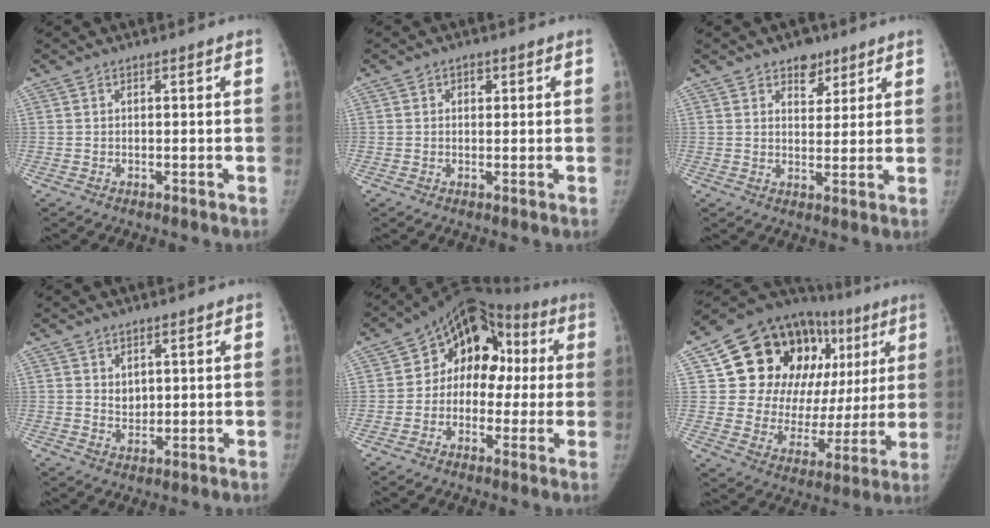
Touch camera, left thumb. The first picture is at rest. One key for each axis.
{"total": 1.7, "fx": 0.6, "fy": 1.4, "fz": 0.8, "tx": 0.002, "ty": 0.000, "tz": 0.004}
{"total": 5.3, "fx": 3.5, "fy": 3.4, "fz": 2.2, "tx": 0.000, "ty": -0.019, "tz": 0.053}
{"total": 2.6, "fx": 1.3, "fy": 1.9, "fz": 1.2, "tx": -0.007, "ty": -0.012, "tz": 0.027}
{"total": 14.0, "fx": 1.1, "fy": 10.4, "fz": 9.2, "tx": -0.072, "ty": 0.045, "tz": 0.000}
{"total": 27.8, "fx": 9.9, "fy": 18.5, "fz": 18.1, "tx": -0.199, "ty": 0.027, "tz": 0.163}